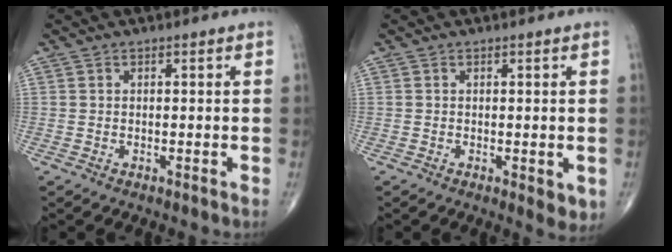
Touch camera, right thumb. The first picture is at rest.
{"total": 2.9, "force": [-0.5, 1.2, 2.5], "torque": [-0.023, -0.007, -0.005]}